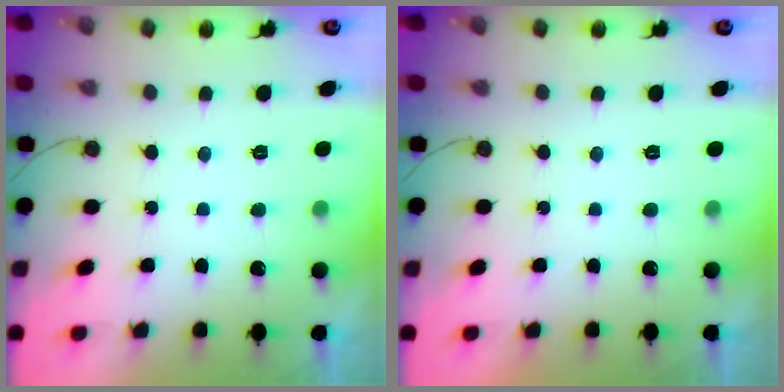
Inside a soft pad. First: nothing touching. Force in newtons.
{"total": 1.8, "press": 1.8, "slide": 0.0}